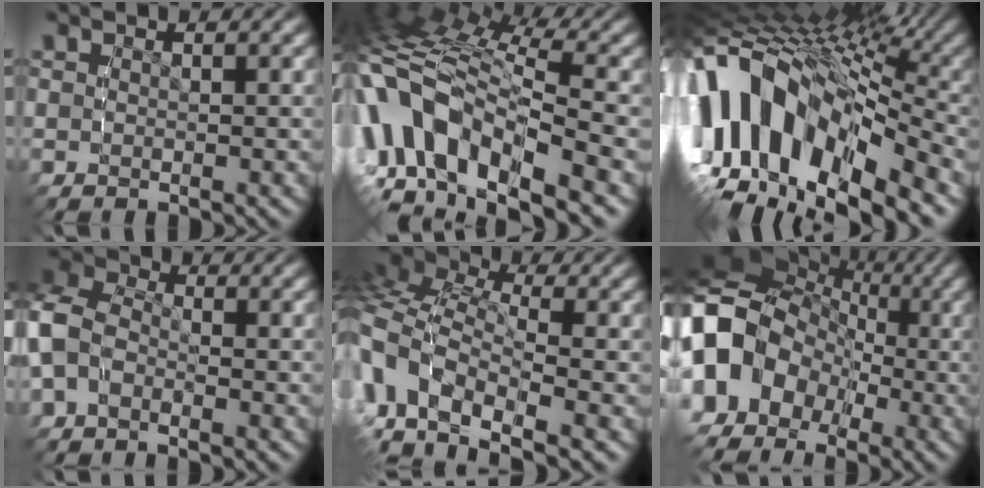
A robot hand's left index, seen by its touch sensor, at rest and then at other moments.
{"total": 13.0, "force": [-1.4, 9.0, 9.3], "torque": [-0.218, -0.016, -0.027]}
{"total": 19.4, "force": [-1.1, 13.3, 14.2], "torque": [-0.286, -0.006, -0.027]}
{"total": 7.5, "force": [-0.4, 6.7, 3.4], "torque": [-0.086, 0.003, -0.032]}
{"total": 9.7, "force": [-0.5, 7.9, 5.7], "torque": [-0.158, -0.027, -0.017]}
{"total": 17.6, "force": [1.3, 14.1, 10.4], "torque": [-0.225, -0.009, -0.004]}